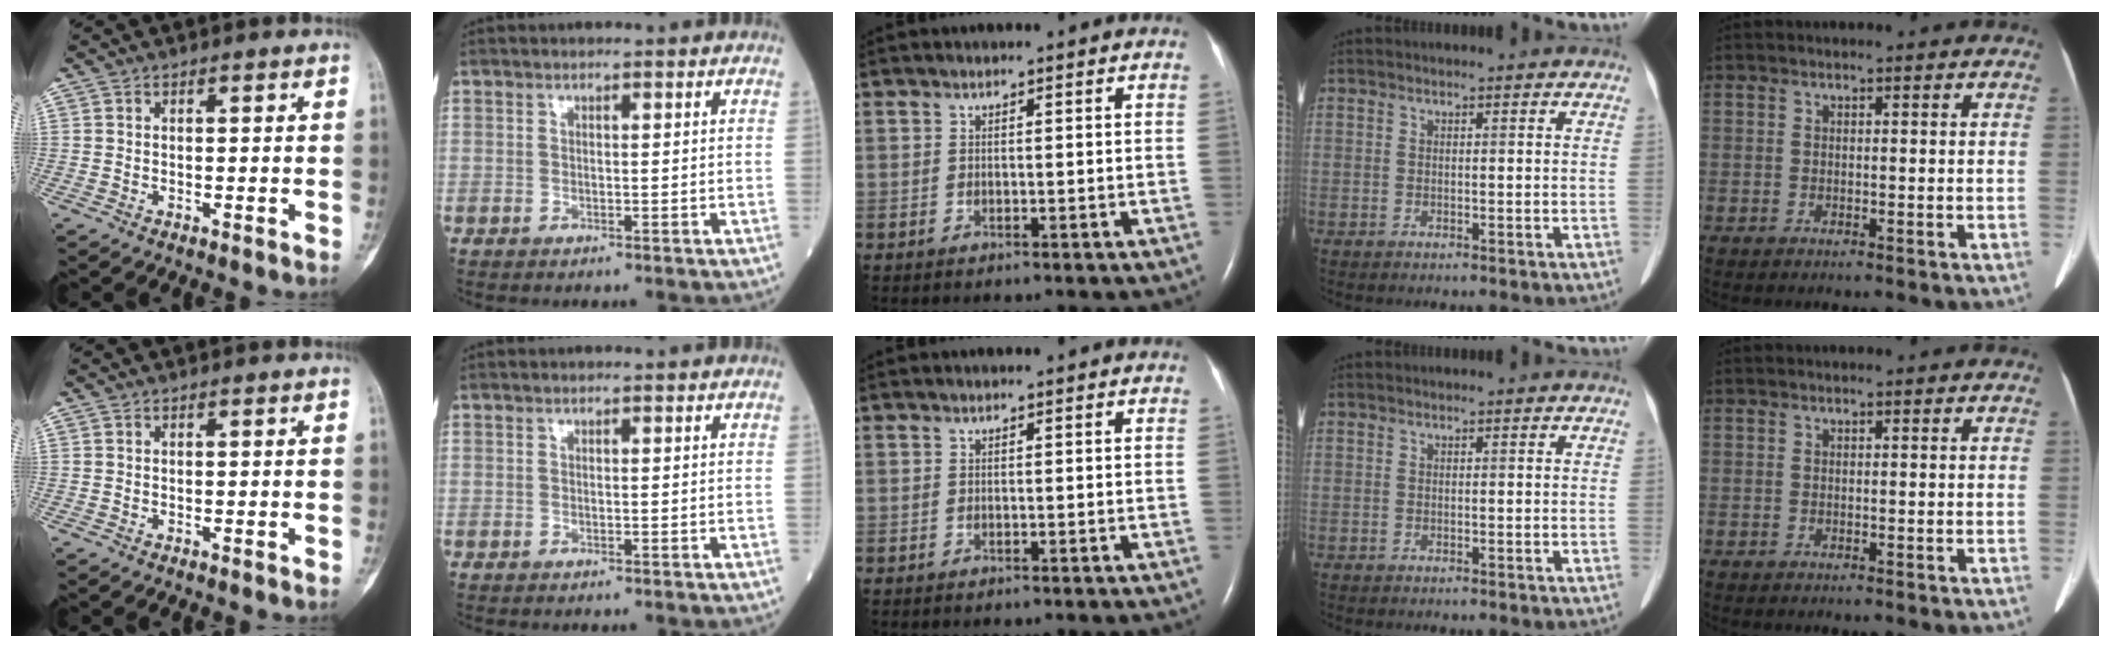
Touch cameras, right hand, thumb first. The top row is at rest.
{}